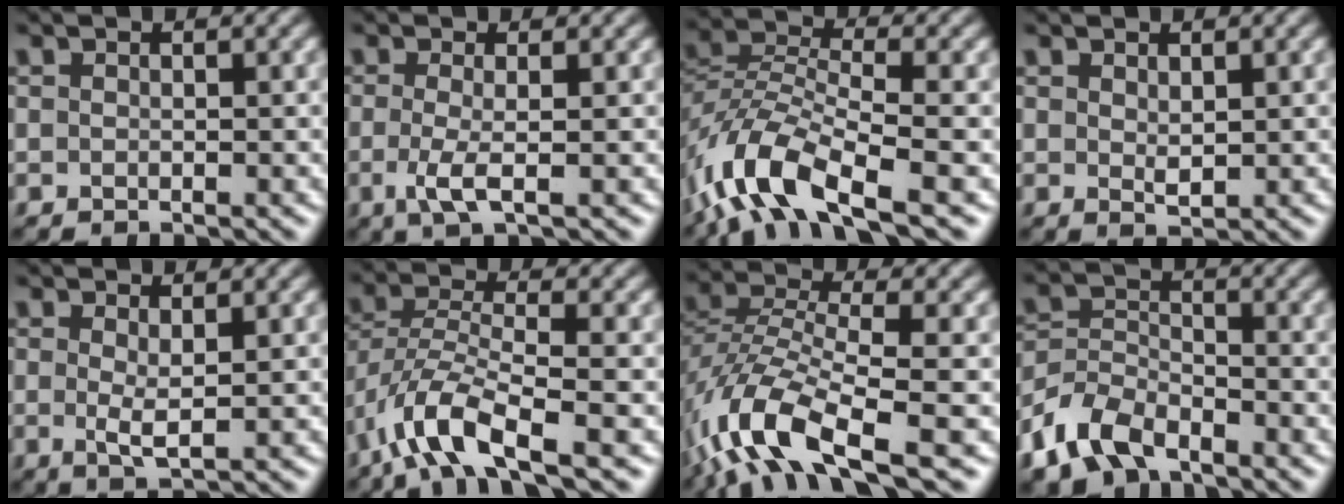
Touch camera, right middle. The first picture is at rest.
{"total": 2.6, "force": [-0.6, 0.5, 2.4], "torque": [-0.057, -0.007, -0.016]}
{"total": 8.9, "force": [-5.2, 3.5, 6.3], "torque": [-0.129, 0.000, -0.112]}
{"total": 1.1, "force": [0.5, 0.5, 0.8], "torque": [-0.017, -0.004, 0.013]}
{"total": 1.9, "force": [0.3, 0.3, 1.8], "torque": [-0.036, -0.006, 0.008]}
{"total": 6.8, "force": [-3.9, 2.0, 5.1], "torque": [-0.108, -0.003, -0.087]}
{"total": 9.9, "force": [-5.3, 3.5, 7.7], "torque": [-0.163, 0.000, -0.111]}
{"total": 6.0, "force": [-4.3, 3.2, 2.7], "torque": [-0.061, -0.004, -0.094]}